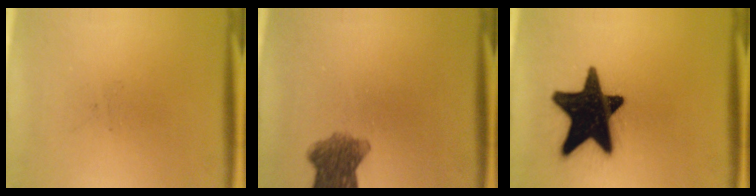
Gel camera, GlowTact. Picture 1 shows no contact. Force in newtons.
{"total": 7.0}
{"total": 19.7}